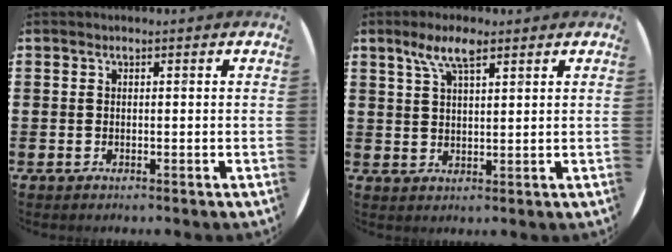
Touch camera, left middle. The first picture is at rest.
{"total": 5.3, "force": [3.5, 1.6, 3.6], "torque": [-0.071, 0.006, 0.059]}